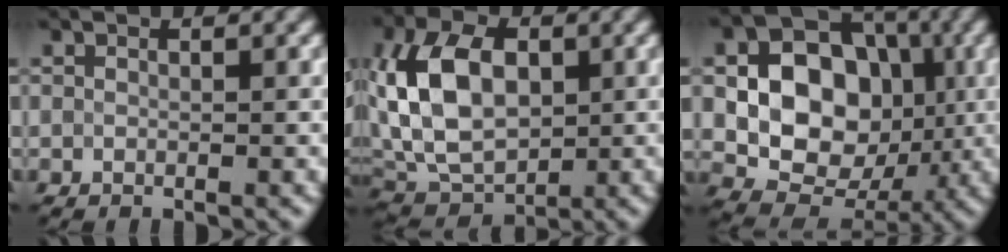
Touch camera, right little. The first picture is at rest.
{"total": 9.2, "force": [1.2, 6.0, 6.8], "torque": [-0.145, 0.016, 0.011]}
{"total": 12.8, "force": [0.4, 10.0, 8.1], "torque": [-0.122, 0.021, -0.007]}